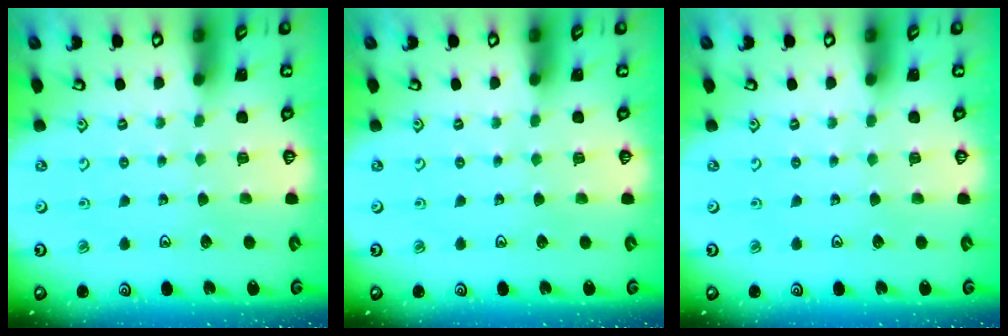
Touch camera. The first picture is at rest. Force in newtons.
{"total": 0.0}
{"total": 0.0}